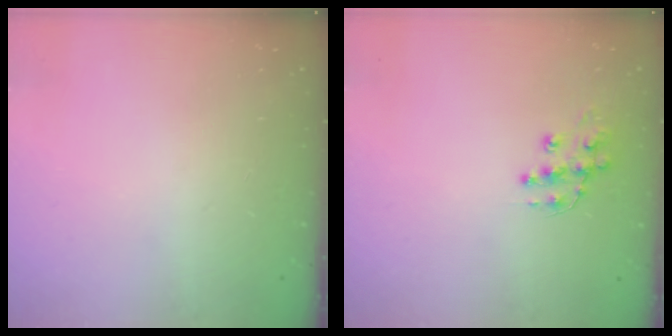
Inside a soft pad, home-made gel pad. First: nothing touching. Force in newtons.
{"total": 10.8, "press": 10.7, "slide": 0.8}